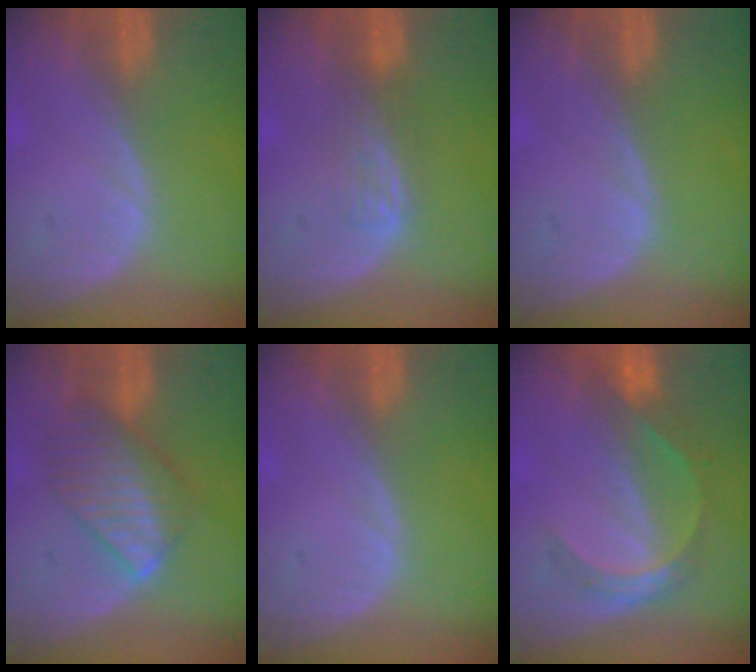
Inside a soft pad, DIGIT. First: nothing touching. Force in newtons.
{"total": 2.6, "press": 2.6, "slide": 0.4}
{"total": 0.0}
{"total": 6.8, "press": 6.8, "slide": 0.2}
{"total": 0.0}
{"total": 5.3, "press": 5.0, "slide": 1.6}